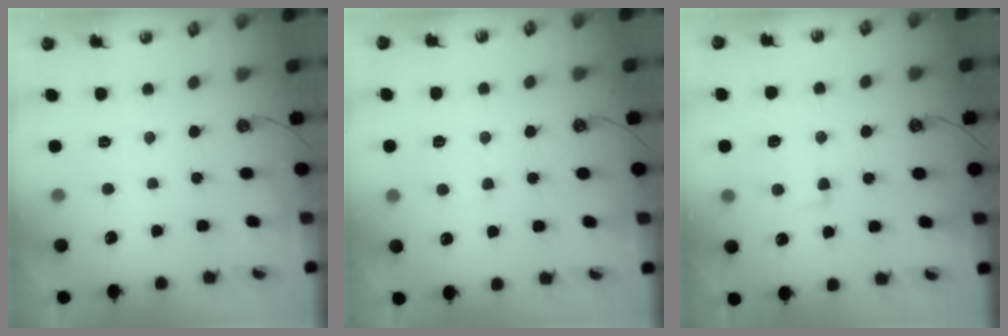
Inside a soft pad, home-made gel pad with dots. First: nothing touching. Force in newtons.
{"total": 0.8, "press": 0.6, "slide": 0.5}
{"total": 2.5, "press": 2.0, "slide": 1.4}